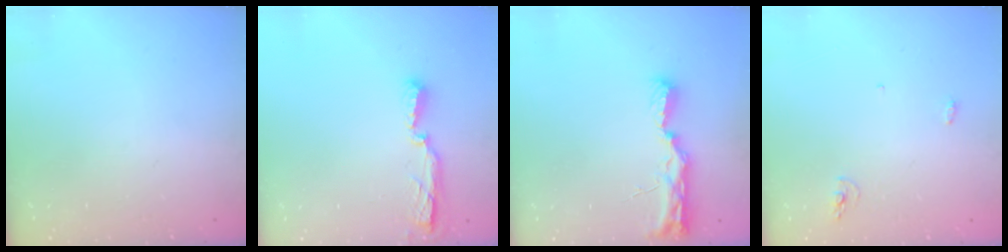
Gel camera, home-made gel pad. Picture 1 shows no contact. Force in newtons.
{"total": 9.5, "press": 7.8, "slide": 5.5}
{"total": 10.5, "press": 9.6, "slide": 4.3}
{"total": 7.6, "press": 4.3, "slide": 6.2}